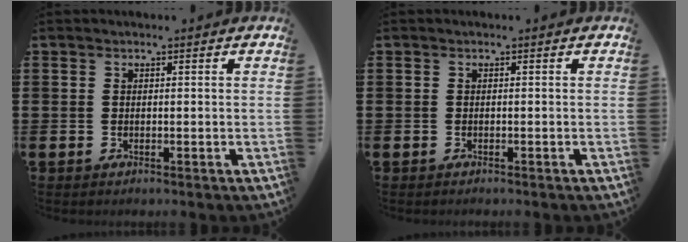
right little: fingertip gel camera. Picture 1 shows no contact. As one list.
[{"total": 0.0}]